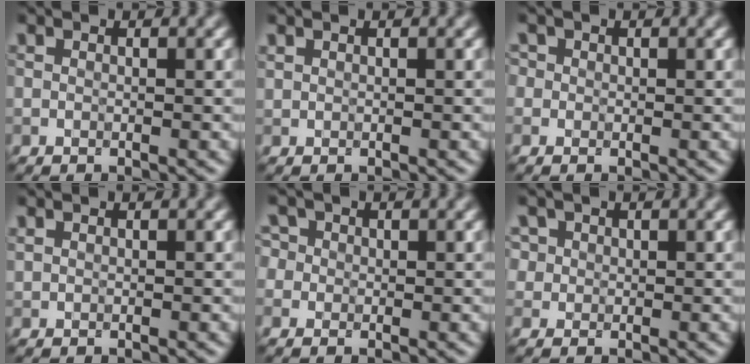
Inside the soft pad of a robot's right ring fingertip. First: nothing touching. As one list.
[{"total": 0.0}, {"total": 0.7, "force": [0.2, 0.7, -0.1], "torque": [0.002, 0.002, -0.005]}, {"total": 0.0}, {"total": 1.7, "force": [0.5, 1.6, 0.4], "torque": [0.007, 0.010, -0.017]}, {"total": 2.3, "force": [1.0, 2.0, 0.4], "torque": [0.007, 0.013, -0.010]}]